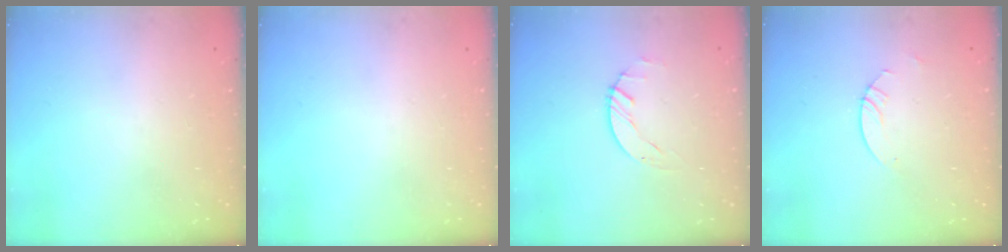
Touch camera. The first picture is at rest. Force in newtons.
{"total": 0.0}
{"total": 0.8, "press": 0.8, "slide": 0.2}
{"total": 3.0, "press": 2.9, "slide": 0.3}